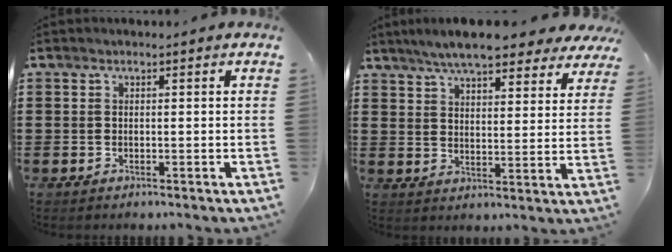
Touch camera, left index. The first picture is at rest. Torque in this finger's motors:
{"motor_torque": [2.14, 0.00, 1.05, 0.21]}